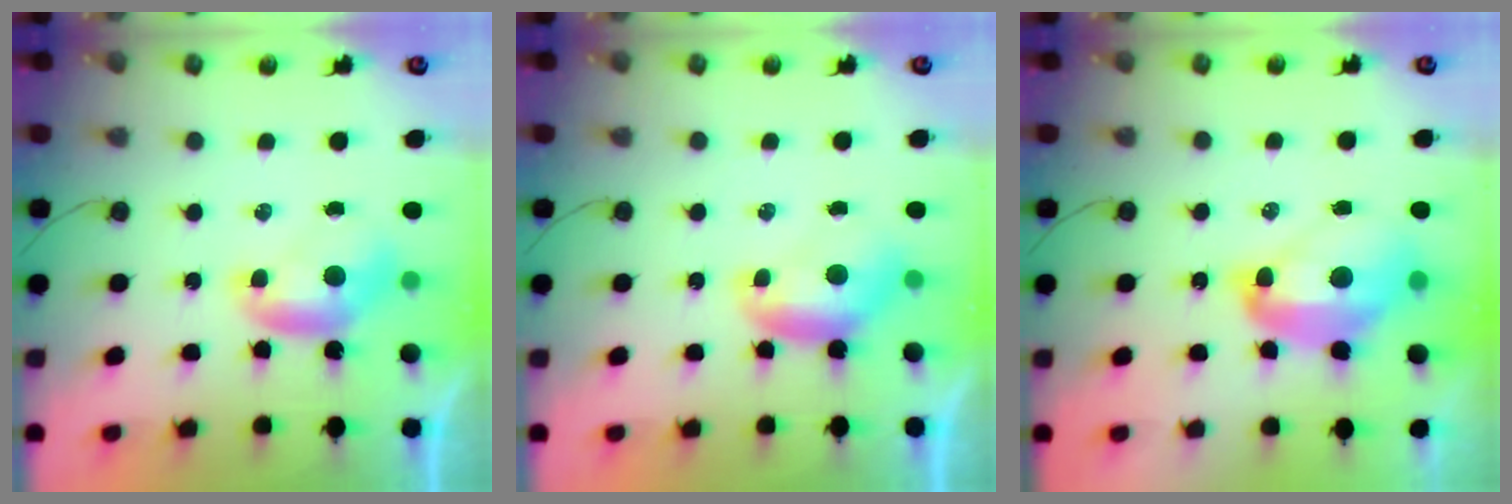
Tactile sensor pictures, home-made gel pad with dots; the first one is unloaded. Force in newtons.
{"total": 1.1, "press": 1.0, "slide": 0.3}
{"total": 7.2, "press": 7.0, "slide": 1.5}